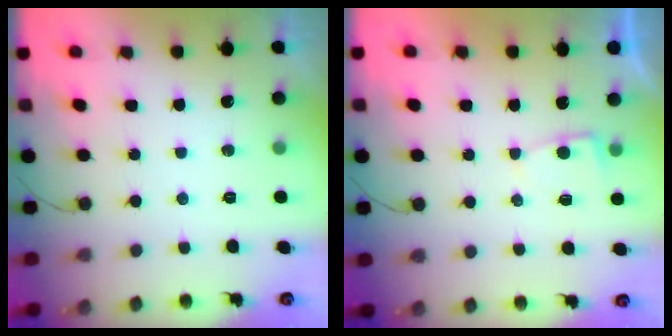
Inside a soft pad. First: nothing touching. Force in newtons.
{"total": 2.4, "press": 2.4, "slide": 0.4}